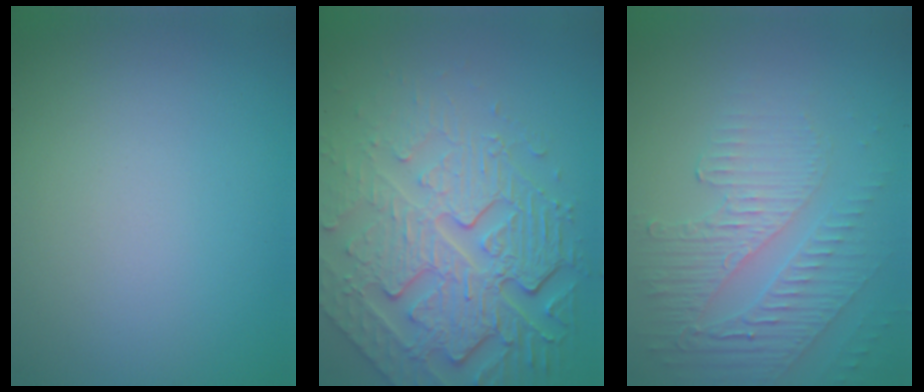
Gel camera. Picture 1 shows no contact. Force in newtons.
{"total": 8.2, "press": 5.8, "slide": 5.7}
{"total": 5.6, "press": 3.2, "slide": 4.5}